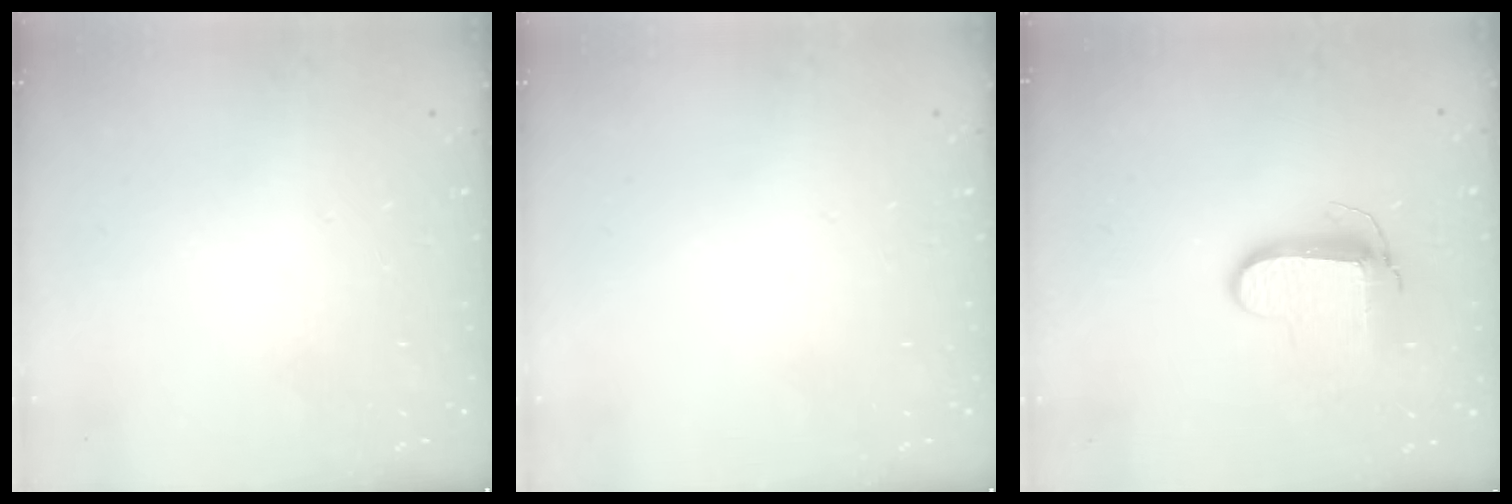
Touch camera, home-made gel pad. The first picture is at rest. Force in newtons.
{"total": 0.0}
{"total": 8.9, "press": 8.9, "slide": 0.9}